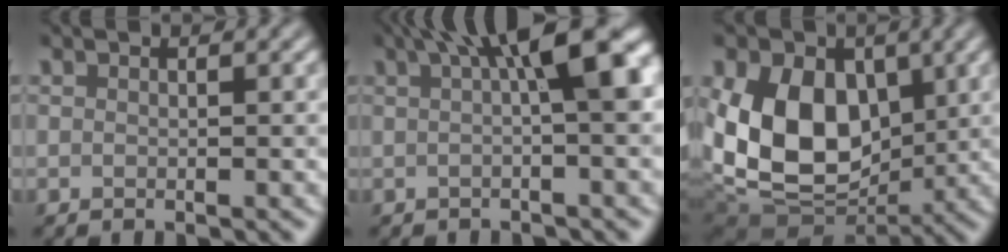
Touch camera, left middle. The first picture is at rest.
{"total": 7.8, "force": [2.5, 1.8, 7.2], "torque": [-0.088, 0.022, 0.033]}
{"total": 11.3, "force": [1.2, 8.1, 7.7], "torque": [-0.149, -0.011, 0.015]}